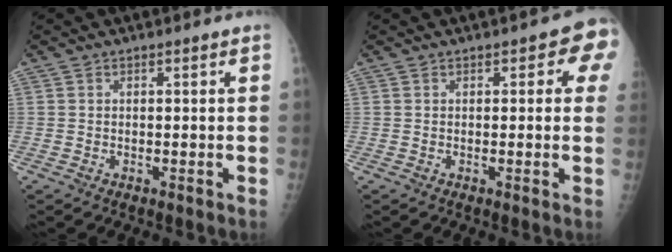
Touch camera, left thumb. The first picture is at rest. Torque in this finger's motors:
{"motor_torque": [0.01, 0.23, 0.01, -0.40, 0.12]}